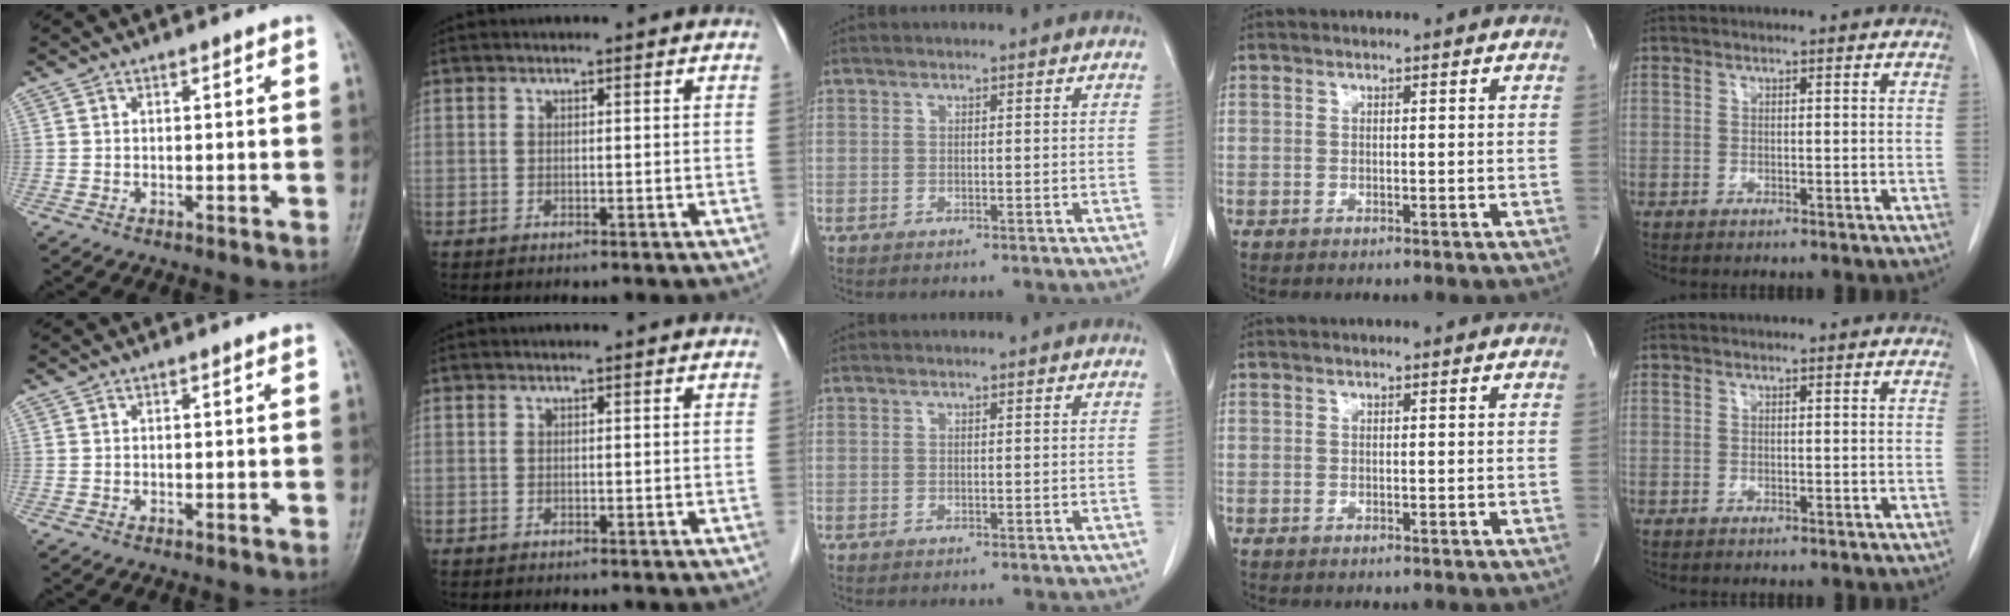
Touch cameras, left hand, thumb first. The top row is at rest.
{}